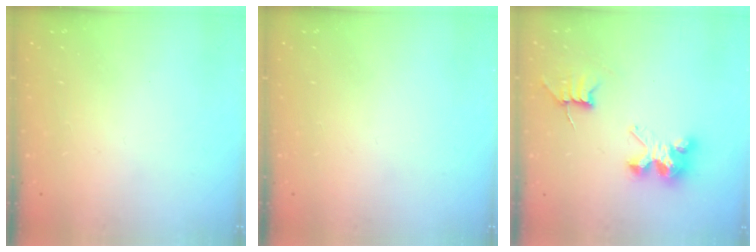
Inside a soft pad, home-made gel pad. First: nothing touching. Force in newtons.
{"total": 0.0}
{"total": 8.3, "press": 8.3, "slide": 0.9}